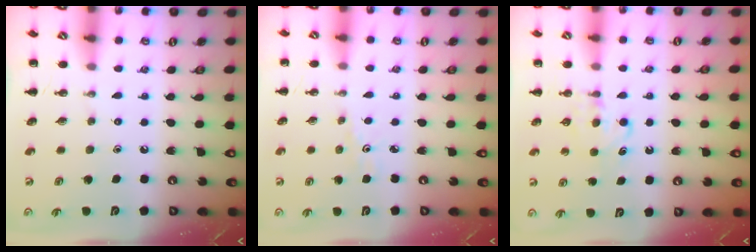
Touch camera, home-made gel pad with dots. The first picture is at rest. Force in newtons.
{"total": 1.7, "press": 1.6, "slide": 0.6}
{"total": 5.1, "press": 4.8, "slide": 1.6}